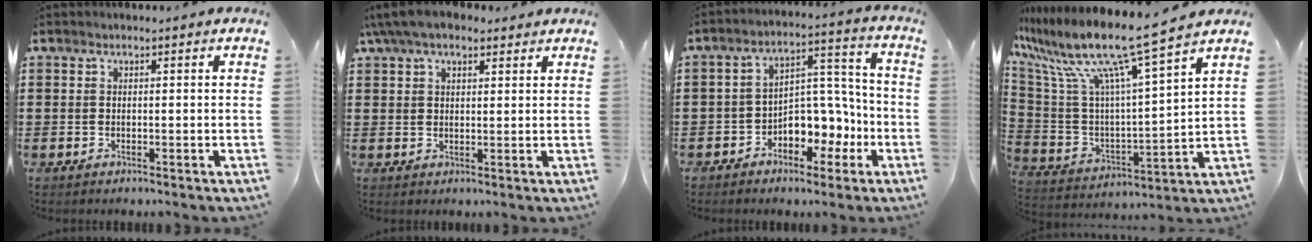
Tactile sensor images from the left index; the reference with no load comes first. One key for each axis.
{"total": 5.7, "fx": 4.2, "fy": 2.1, "fz": 3.2, "tx": -0.073, "ty": 0.006, "tz": 0.078}
{"total": 6.3, "fx": -2.9, "fy": 4.4, "fz": 3.4, "tx": -0.060, "ty": 0.003, "tz": -0.059}
{"total": 12.2, "fx": 9.5, "fy": 0.3, "fz": 7.7, "tx": -0.188, "ty": -0.066, "tz": 0.153}